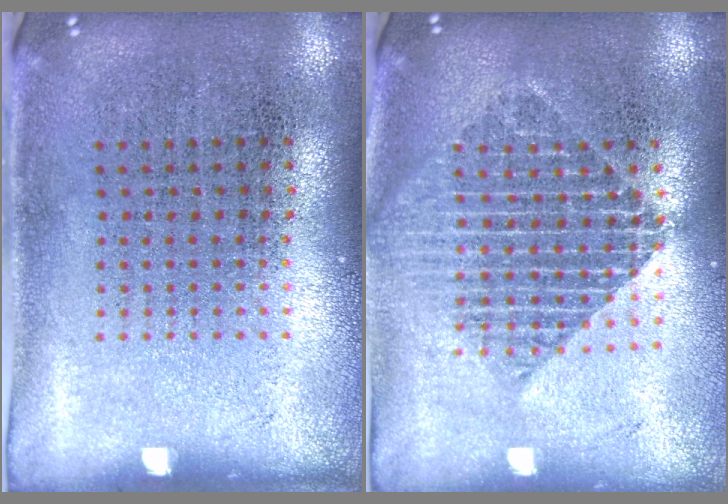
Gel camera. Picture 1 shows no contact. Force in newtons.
{"total": 1.9, "press": 1.6, "slide": 1.0}